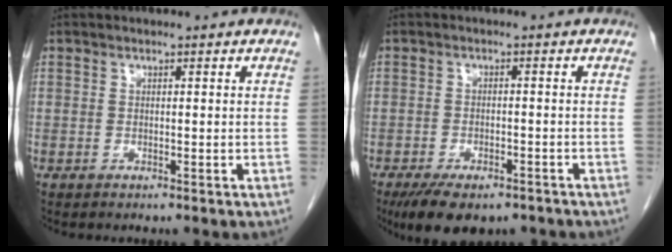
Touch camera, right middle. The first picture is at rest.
{"total": 9.1, "force": [-6.8, 3.7, 4.8], "torque": [-0.070, -0.005, -0.100]}